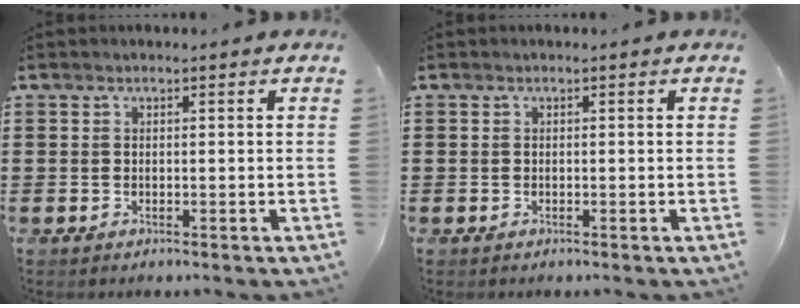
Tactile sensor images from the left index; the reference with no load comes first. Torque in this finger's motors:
{"motor_torque": [0.00, 0.00, 0.00, 0.00]}